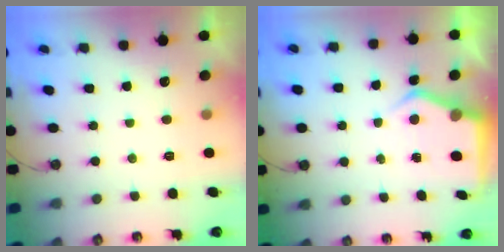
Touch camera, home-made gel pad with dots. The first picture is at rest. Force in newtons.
{"total": 5.0, "press": 5.0, "slide": 0.4}